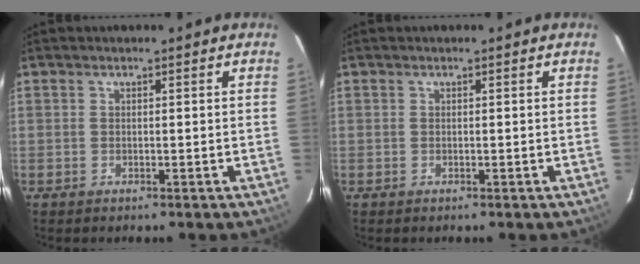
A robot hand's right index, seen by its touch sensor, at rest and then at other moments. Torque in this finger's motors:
{"motor_torque": [0.00, 0.00, 0.02, 0.00]}